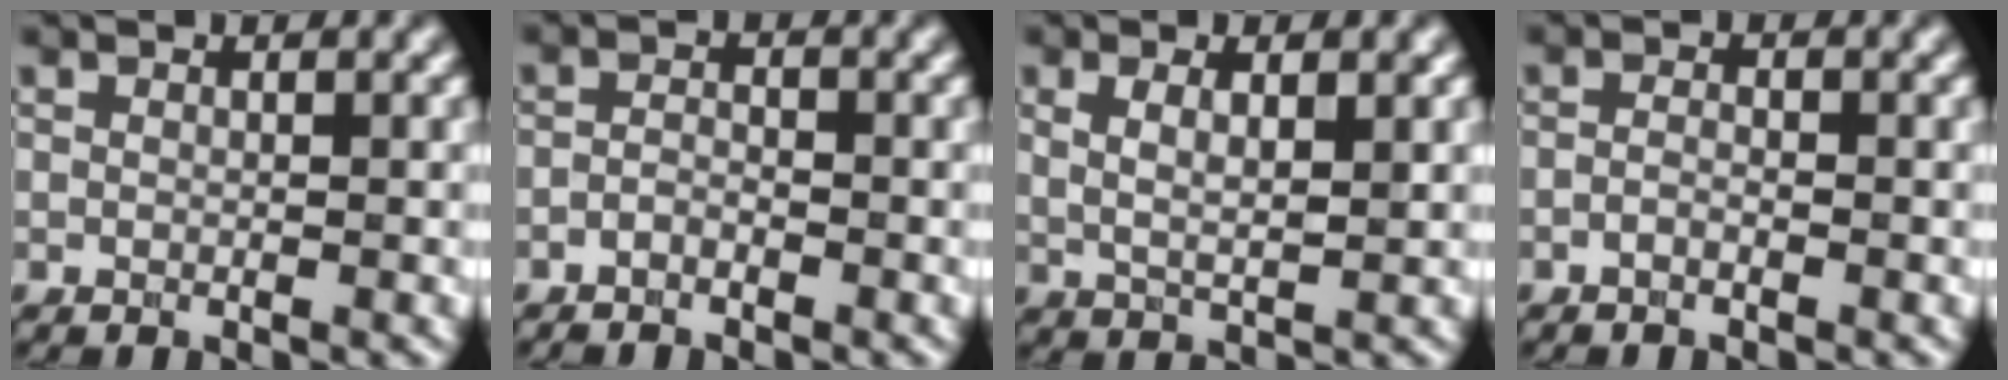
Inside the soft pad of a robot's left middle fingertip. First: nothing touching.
{"total": 1.2, "force": [-0.9, 0.4, 0.6], "torque": [-0.013, 0.002, -0.022]}
{"total": 2.8, "force": [1.0, 0.9, 2.4], "torque": [-0.040, -0.004, 0.019]}
{"total": 0.9, "force": [-0.6, 0.2, 0.6], "torque": [-0.013, 0.000, -0.014]}